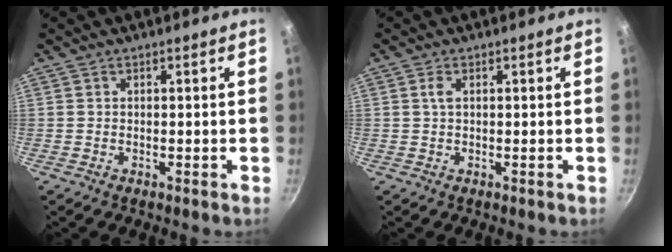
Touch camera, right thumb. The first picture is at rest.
{"total": 1.3, "force": [0.2, 0.5, 1.1], "torque": [-0.027, 0.001, 0.005]}